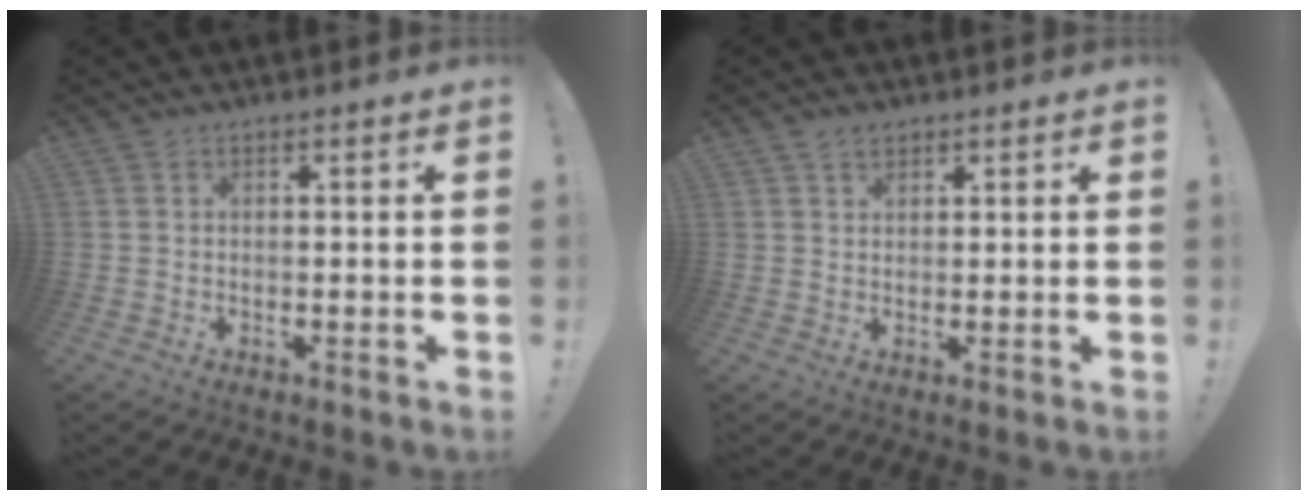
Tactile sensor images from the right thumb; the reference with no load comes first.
{"total": 2.2, "force": [1.6, 1.3, 0.7], "torque": [-0.008, -0.006, 0.029]}